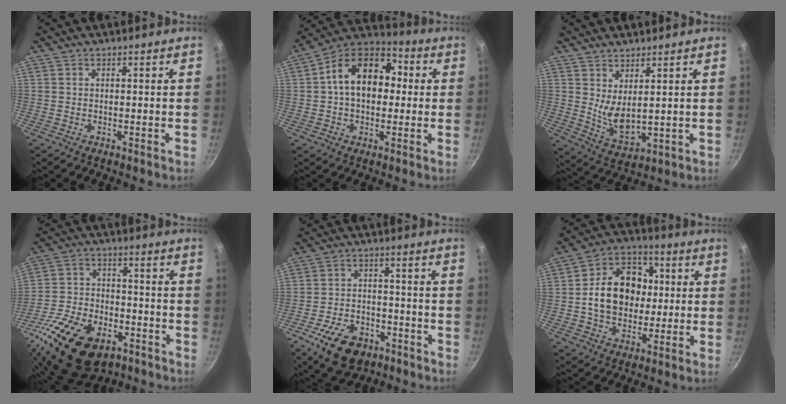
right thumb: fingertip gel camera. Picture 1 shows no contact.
{"total": 16.4, "force": [1.7, 11.5, 11.6], "torque": [-0.150, 0.035, 0.005]}
{"total": 6.8, "force": [2.8, 2.9, 5.6], "torque": [-0.086, -0.038, 0.063]}
{"total": 22.4, "force": [-11.3, 13.1, 14.1], "torque": [-0.254, 0.029, -0.192]}
{"total": 12.8, "force": [-7.1, 7.9, 7.2], "torque": [-0.106, 0.038, -0.115]}
{"total": 16.0, "force": [0.8, 12.4, 10.0], "torque": [-0.126, 0.024, 0.005]}